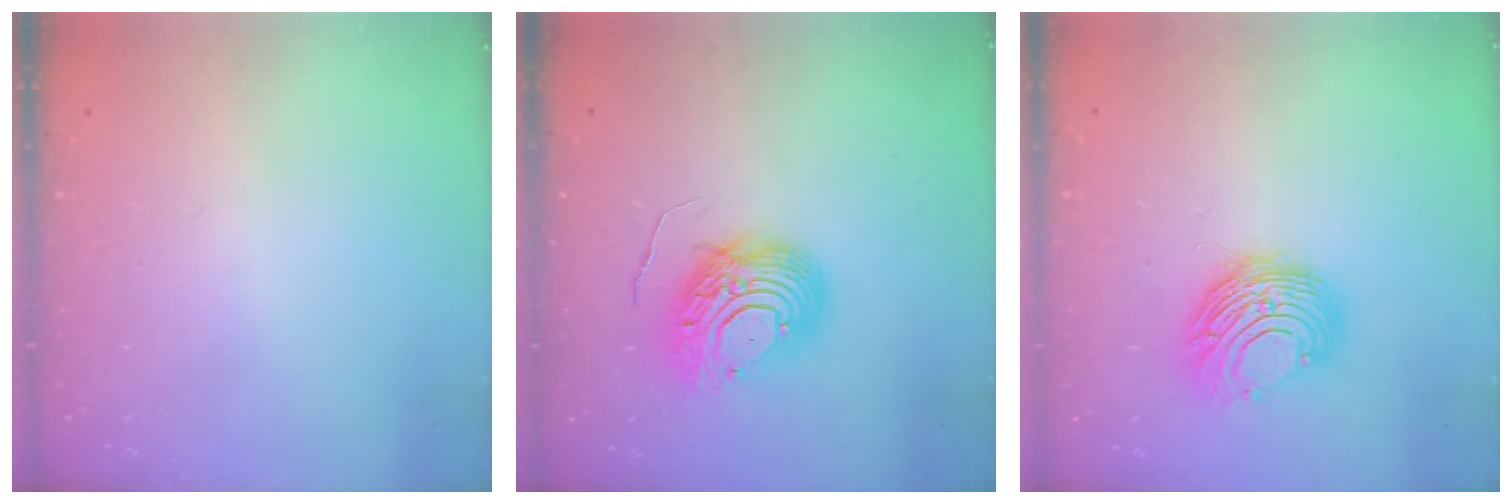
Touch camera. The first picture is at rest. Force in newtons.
{"total": 12.3, "press": 12.3, "slide": 1.1}
{"total": 10.9, "press": 10.9, "slide": 0.6}